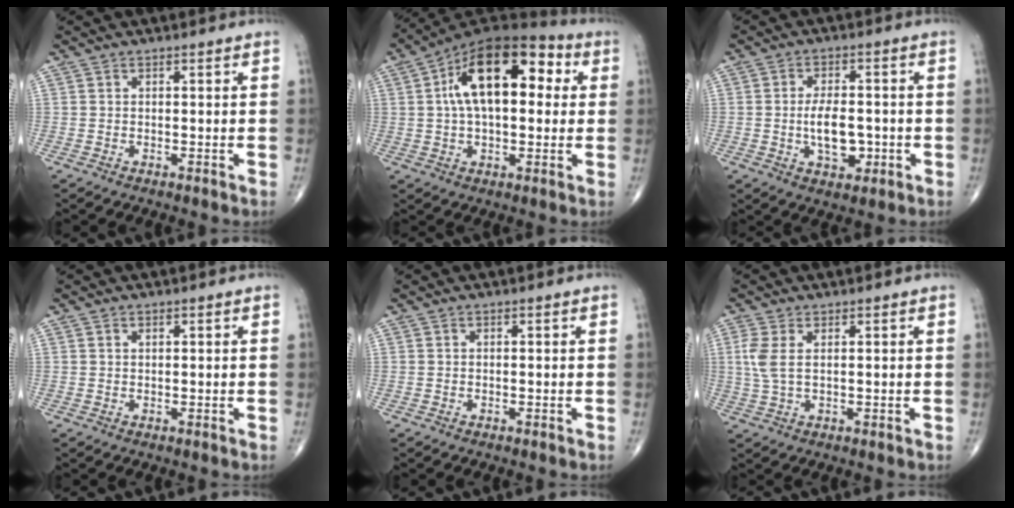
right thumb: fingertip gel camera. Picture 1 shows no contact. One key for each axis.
{"total": 19.0, "fx": 4.0, "fy": 10.1, "fz": 15.6, "tx": -0.226, "ty": 0.031, "tz": 0.051}
{"total": 7.3, "fx": -1.4, "fy": 4.2, "fz": 5.8, "tx": -0.079, "ty": 0.008, "tz": -0.019}
{"total": 0.5, "fx": 0.3, "fy": 0.3, "fz": 0.3, "tx": -0.003, "ty": -0.002, "tz": 0.005}
{"total": 0.0}
{"total": 4.3, "fx": 1.1, "fy": 1.8, "fz": 3.8, "tx": -0.102, "ty": -0.001, "tz": 0.026}